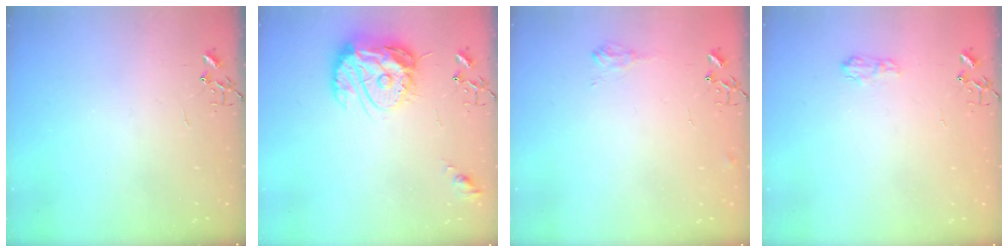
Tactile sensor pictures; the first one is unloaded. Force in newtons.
{"total": 16.7, "press": 16.6, "slide": 1.5}
{"total": 6.3, "press": 6.3, "slide": 0.8}
{"total": 6.7, "press": 6.6, "slide": 0.8}